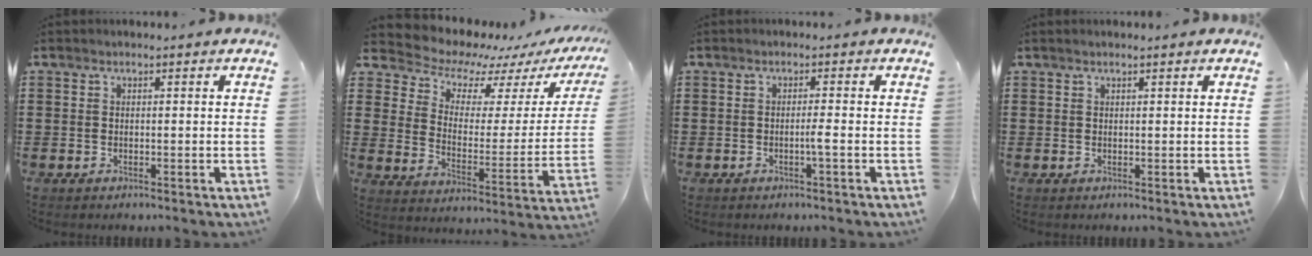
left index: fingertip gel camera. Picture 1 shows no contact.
{"total": 6.7, "force": [6.1, 2.5, 1.1], "torque": [-0.048, -0.055, 0.102]}
{"total": 1.8, "force": [-0.6, -0.4, 1.6], "torque": [-0.027, -0.004, -0.012]}
{"total": 0.6, "force": [0.4, -0.1, 0.4], "torque": [-0.007, 0.000, 0.009]}